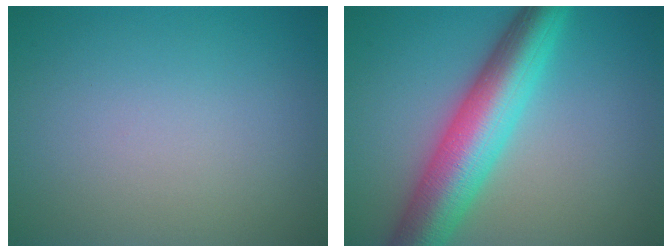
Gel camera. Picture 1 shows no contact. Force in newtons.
{"total": 8.8, "press": 8.7, "slide": 0.3}